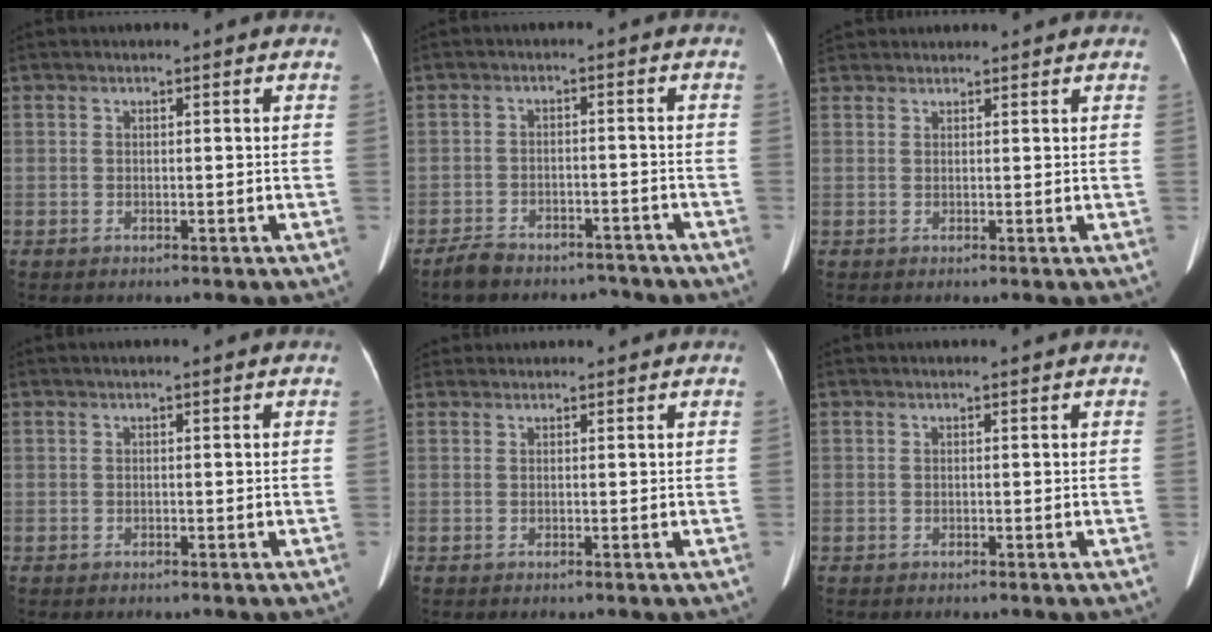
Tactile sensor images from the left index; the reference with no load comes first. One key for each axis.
{"total": 8.2, "fx": -7.1, "fy": 3.3, "fz": 2.5, "tx": -0.042, "ty": 0.004, "tz": -0.101}
{"total": 5.4, "fx": 5.1, "fy": 1.5, "fz": 1.2, "tx": -0.019, "ty": 0.039, "tz": 0.081}
{"total": 0.7, "fx": 0.6, "fy": -0.1, "fz": 0.4, "tx": -0.006, "ty": 0.009, "tz": 0.013}
{"total": 3.8, "fx": 3.7, "fy": 0.8, "fz": 0.7, "tx": -0.014, "ty": 0.033, "tz": 0.064}
{"total": 0.5, "fx": 0.4, "fy": -0.1, "fz": 0.3, "tx": -0.006, "ty": 0.005, "tz": 0.010}